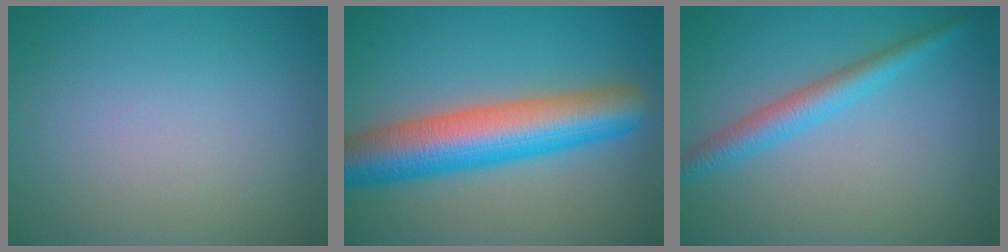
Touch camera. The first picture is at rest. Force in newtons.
{"total": 9.4, "press": 9.4, "slide": 0.2}
{"total": 3.0, "press": 3.0, "slide": 0.2}